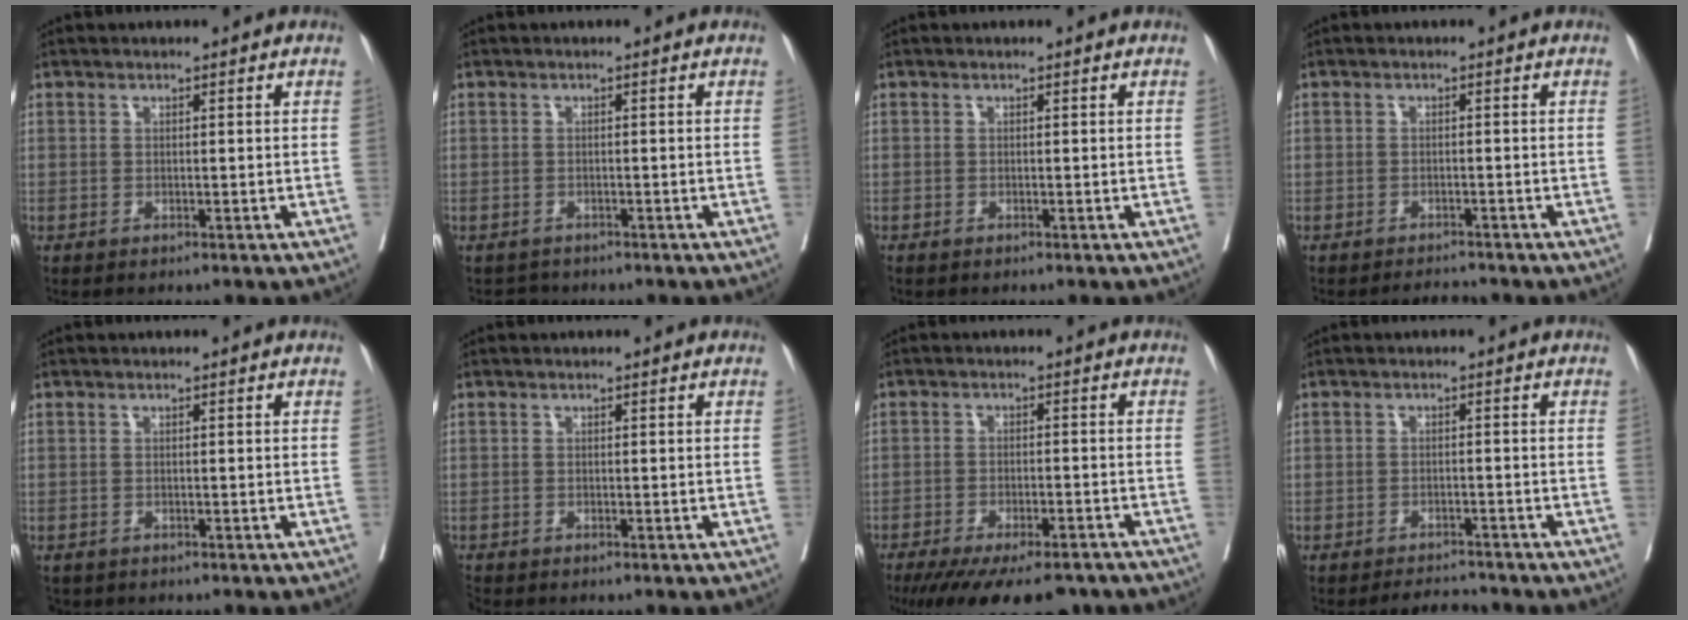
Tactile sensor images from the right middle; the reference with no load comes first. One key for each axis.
{"total": 1.5, "fx": -1.3, "fy": 0.6, "fz": -0.4, "tx": 0.005, "ty": -0.001, "tz": -0.022}
{"total": 0.0}
{"total": 1.6, "fx": -1.5, "fy": 0.1, "fz": -0.2, "tx": 0.005, "ty": -0.007, "tz": -0.022}
{"total": 2.3, "fx": -1.9, "fy": 1.2, "fz": 0.6, "tx": -0.016, "ty": -0.005, "tz": -0.032}
{"total": 0.8, "fx": -0.8, "fy": 0.0, "fz": -0.1, "tx": -0.005, "ty": -0.005, "tz": -0.019}
{"total": 16.4, "fx": -13.1, "fy": 4.8, "fz": 8.6, "tx": -0.144, "ty": -0.024, "tz": -0.181}
{"total": 2.7, "fx": -2.7, "fy": 0.3, "fz": -0.1, "tx": 0.006, "ty": -0.010, "tz": -0.041}